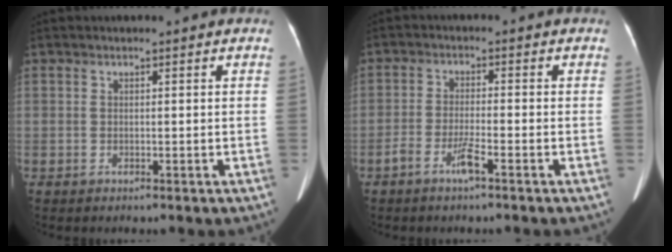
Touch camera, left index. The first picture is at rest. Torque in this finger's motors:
{"motor_torque": [0.40, 0.35, 0.16, 0.09]}